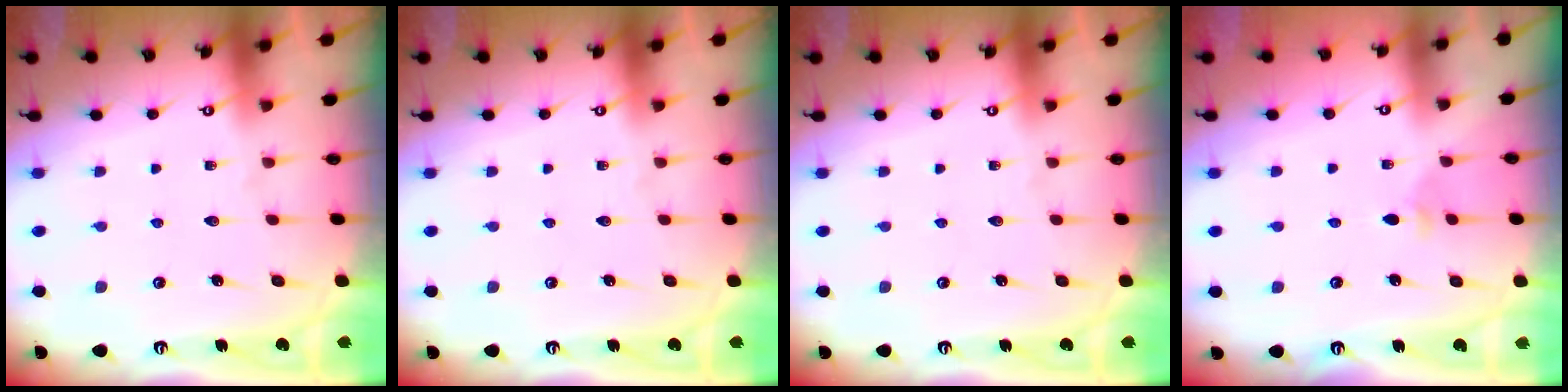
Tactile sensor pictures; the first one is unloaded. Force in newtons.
{"total": 0.0}
{"total": 0.0}
{"total": 3.2, "press": 3.2, "slide": 0.5}